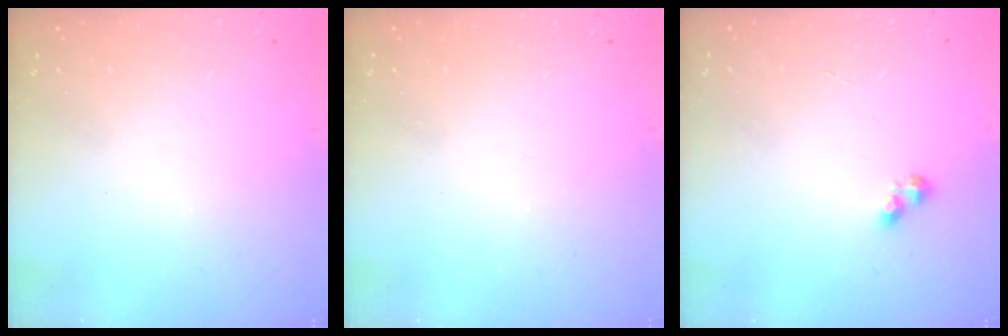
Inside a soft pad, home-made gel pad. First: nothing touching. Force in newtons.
{"total": 0.0}
{"total": 2.7, "press": 2.6, "slide": 0.5}